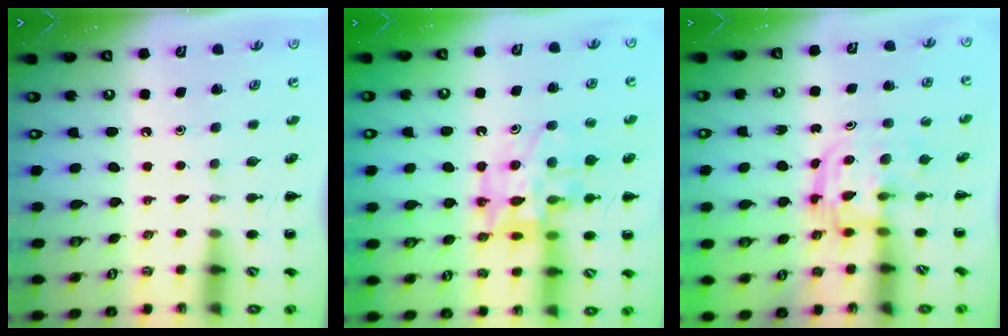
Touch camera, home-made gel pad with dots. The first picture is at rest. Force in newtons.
{"total": 15.4, "press": 15.1, "slide": 3.2}
{"total": 3.0, "press": 3.0, "slide": 0.4}